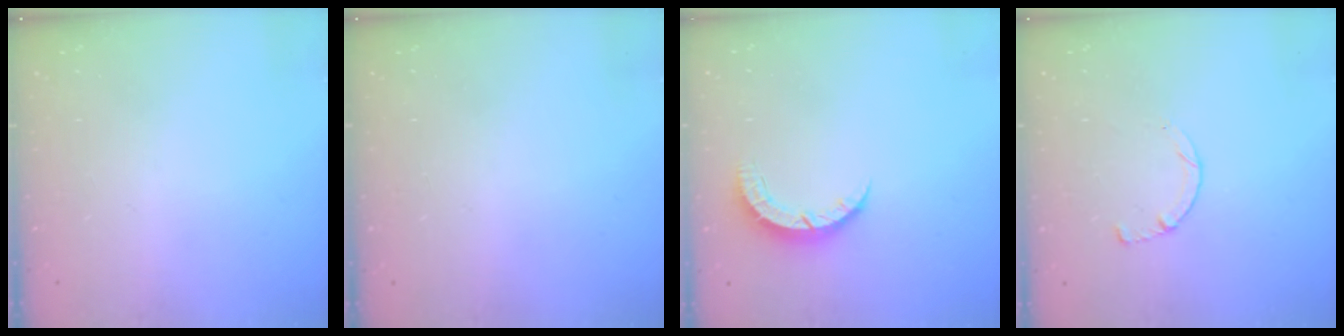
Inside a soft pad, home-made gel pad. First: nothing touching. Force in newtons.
{"total": 2.6, "press": 2.6, "slide": 0.2}
{"total": 4.4, "press": 4.4, "slide": 0.5}
{"total": 2.5, "press": 2.5, "slide": 0.3}